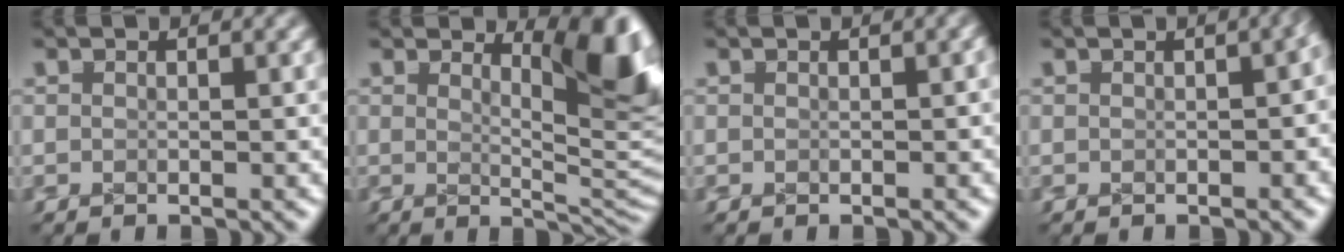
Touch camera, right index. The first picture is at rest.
{"total": 7.9, "force": [1.9, 2.0, 7.4], "torque": [-0.047, 0.002, 0.032]}
{"total": 0.0}
{"total": 1.9, "force": [0.0, 1.0, 1.6], "torque": [-0.001, 0.011, -0.005]}